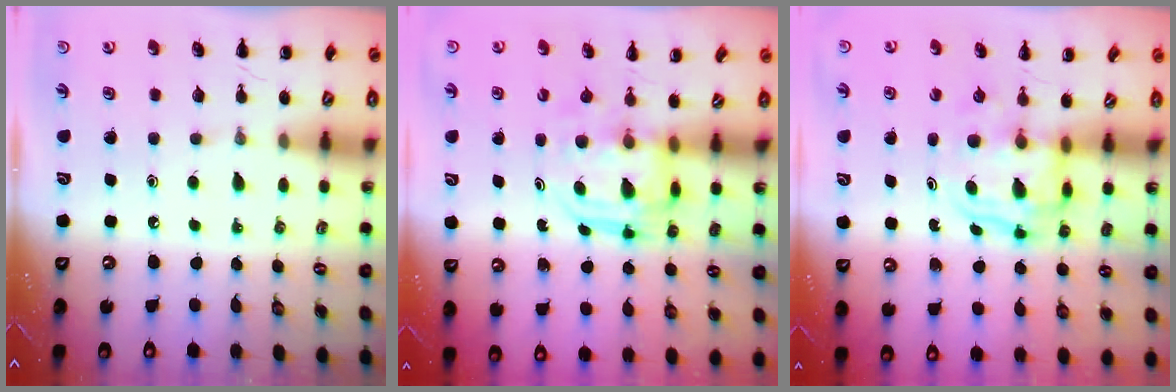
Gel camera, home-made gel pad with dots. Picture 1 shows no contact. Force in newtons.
{"total": 3.2, "press": 3.2, "slide": 0.2}
{"total": 3.4, "press": 3.4, "slide": 0.2}